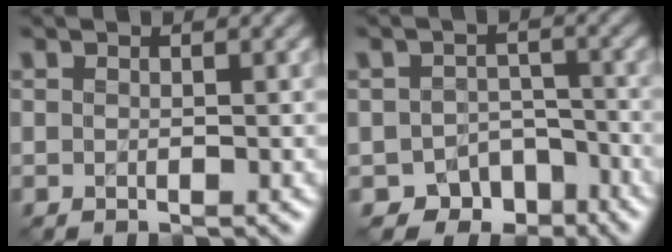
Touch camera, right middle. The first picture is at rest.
{"total": 5.5, "force": [-3.9, 3.6, 1.2], "torque": [0.003, -0.005, -0.047]}